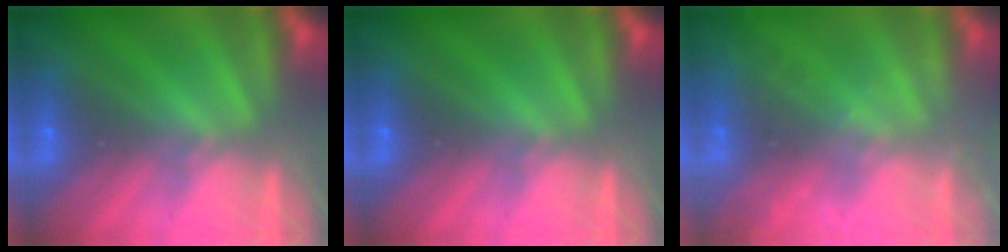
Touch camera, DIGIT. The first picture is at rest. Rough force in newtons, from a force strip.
{"total": 0.0}
{"total": 2.3}